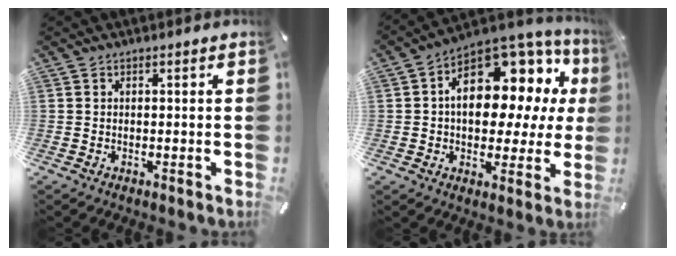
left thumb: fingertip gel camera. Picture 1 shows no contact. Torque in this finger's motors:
{"motor_torque": [1.81, 3.20, 1.65, -1.12, 0.59]}